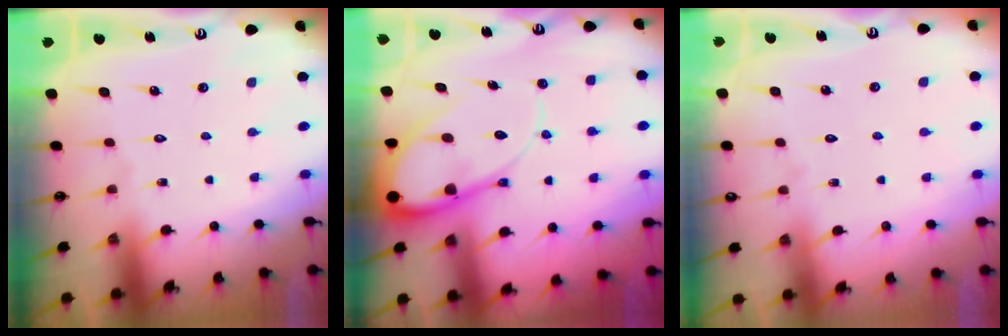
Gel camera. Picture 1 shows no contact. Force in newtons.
{"total": 13.2, "press": 13.1, "slide": 1.3}
{"total": 2.6, "press": 2.6, "slide": 0.2}